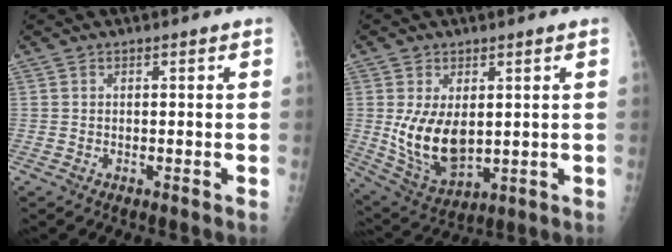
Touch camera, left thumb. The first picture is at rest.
{"total": 11.0, "force": [0.9, 6.0, 9.1], "torque": [-0.154, -0.019, 0.039]}